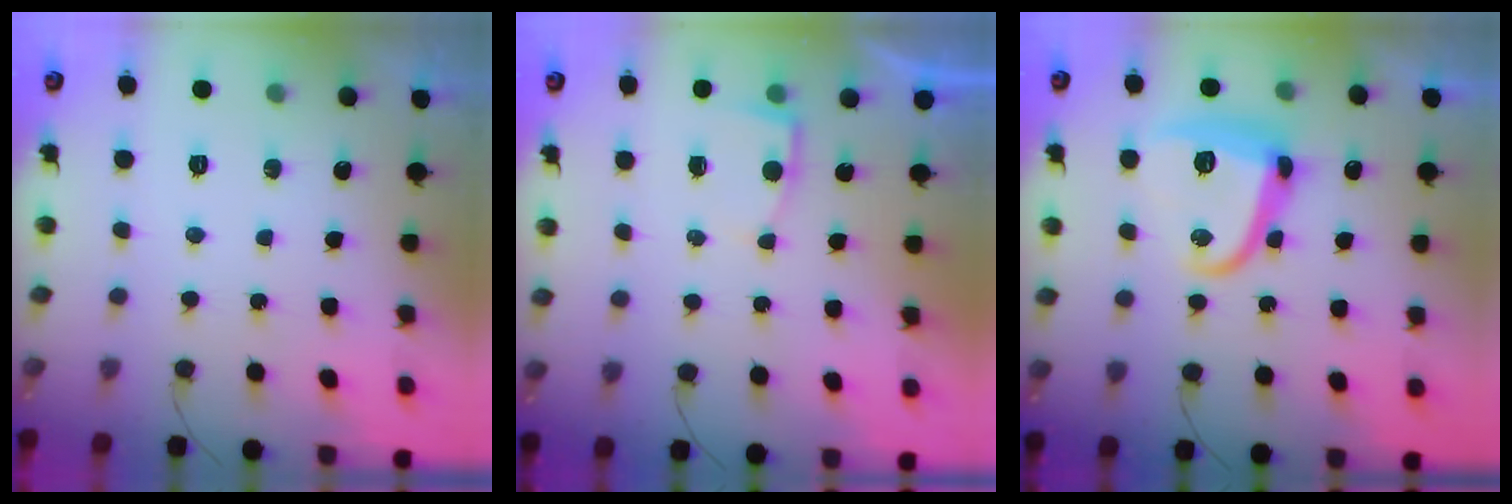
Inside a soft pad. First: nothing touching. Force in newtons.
{"total": 2.8, "press": 2.8, "slide": 0.3}
{"total": 14.5, "press": 14.5, "slide": 0.5}